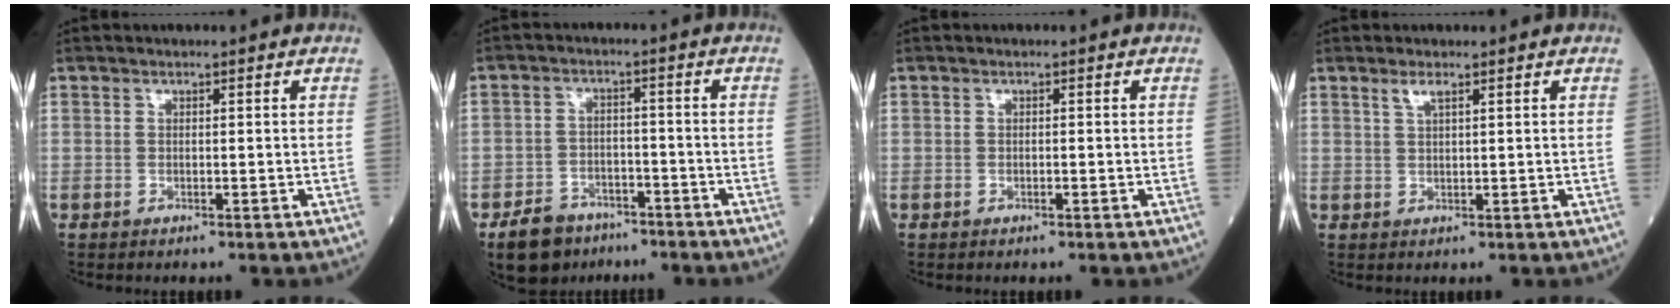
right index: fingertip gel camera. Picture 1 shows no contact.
{"total": 7.1, "force": [-5.1, 4.5, 2.0], "torque": [-0.048, 0.003, -0.081]}
{"total": 0.0}
{"total": 1.6, "force": [1.1, 0.1, 1.1], "torque": [-0.028, 0.004, 0.027]}